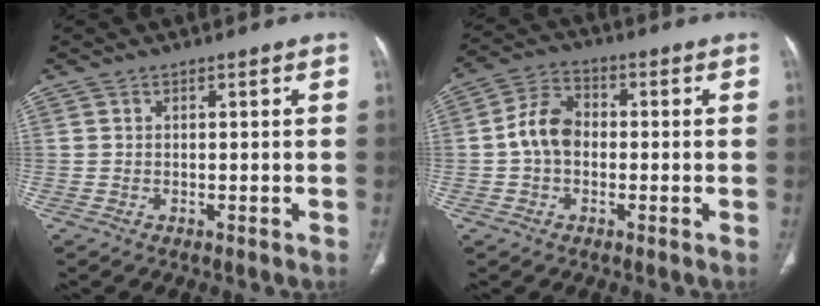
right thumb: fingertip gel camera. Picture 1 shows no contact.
{"total": 7.6, "force": [-0.5, 5.6, 5.2], "torque": [-0.088, 0.024, -0.020]}